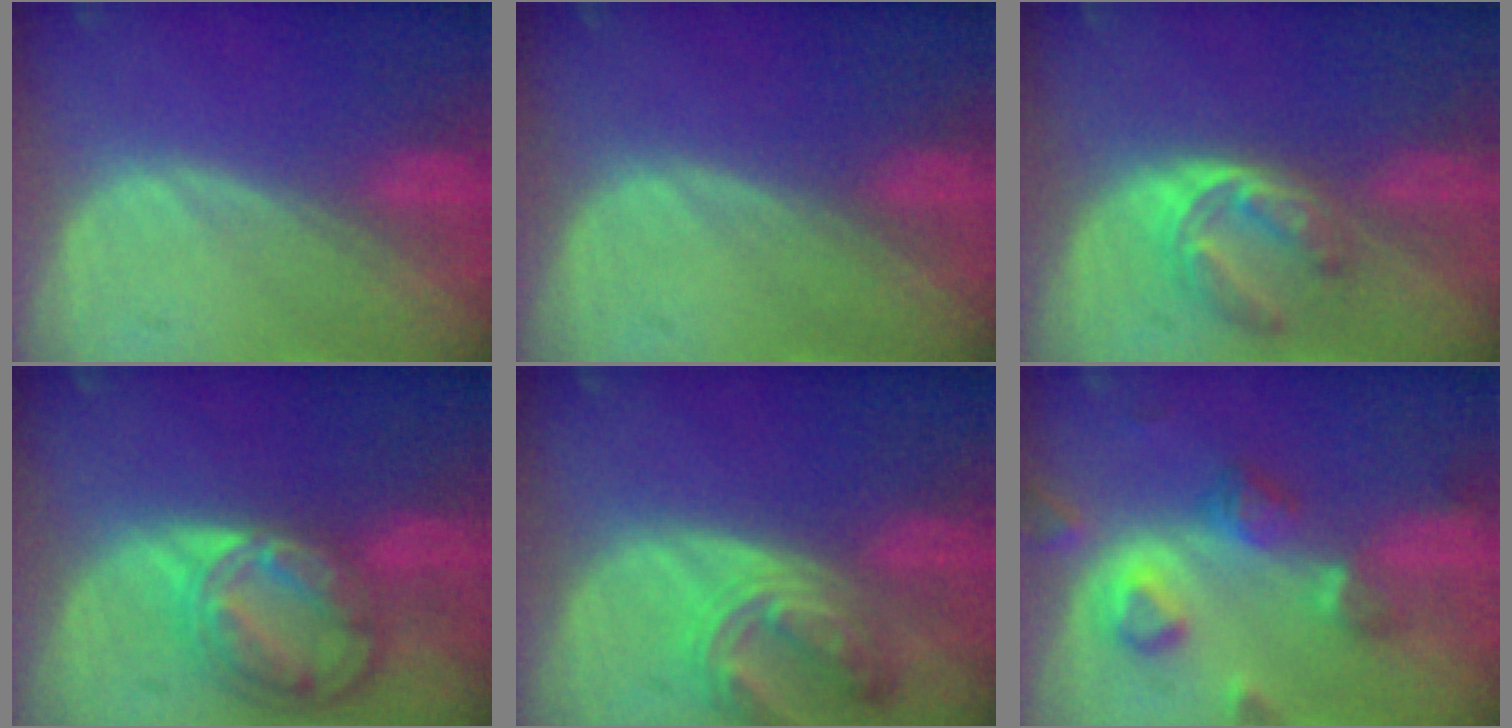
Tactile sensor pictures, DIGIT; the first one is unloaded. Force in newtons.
{"total": 0.0}
{"total": 5.1, "press": 4.7, "slide": 1.9}
{"total": 8.7, "press": 7.5, "slide": 4.6}
{"total": 6.8, "press": 6.3, "slide": 2.5}
{"total": 7.3, "press": 6.9, "slide": 2.5}